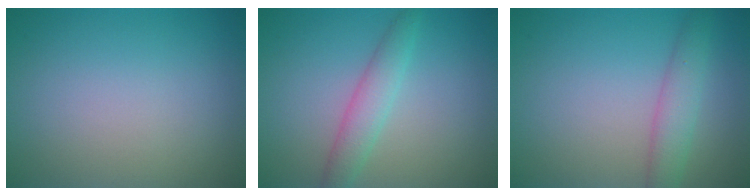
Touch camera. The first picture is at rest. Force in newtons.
{"total": 2.7, "press": 2.7, "slide": 0.1}
{"total": 2.7, "press": 2.7, "slide": 0.1}